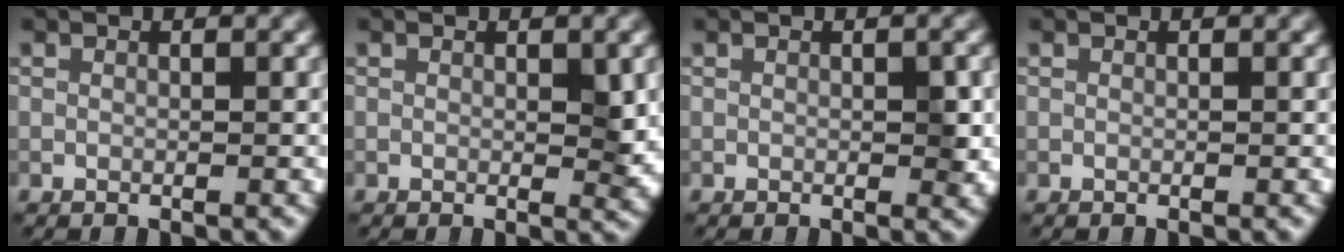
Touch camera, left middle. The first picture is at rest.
{"total": 1.8, "force": [0.2, 0.6, 1.7], "torque": [-0.018, -0.005, 0.003]}
{"total": 1.5, "force": [-0.1, 0.6, 1.3], "torque": [-0.015, -0.001, -0.002]}
{"total": 0.0}